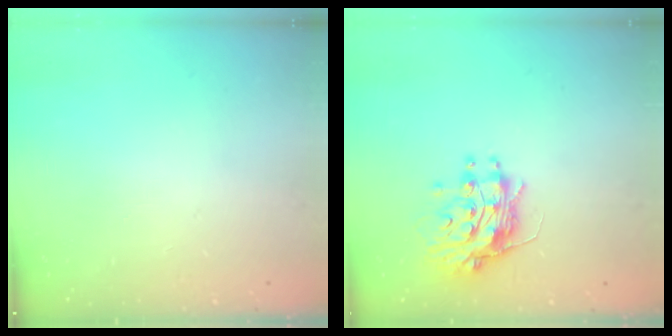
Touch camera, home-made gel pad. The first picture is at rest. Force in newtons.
{"total": 12.2, "press": 12.1, "slide": 0.9}